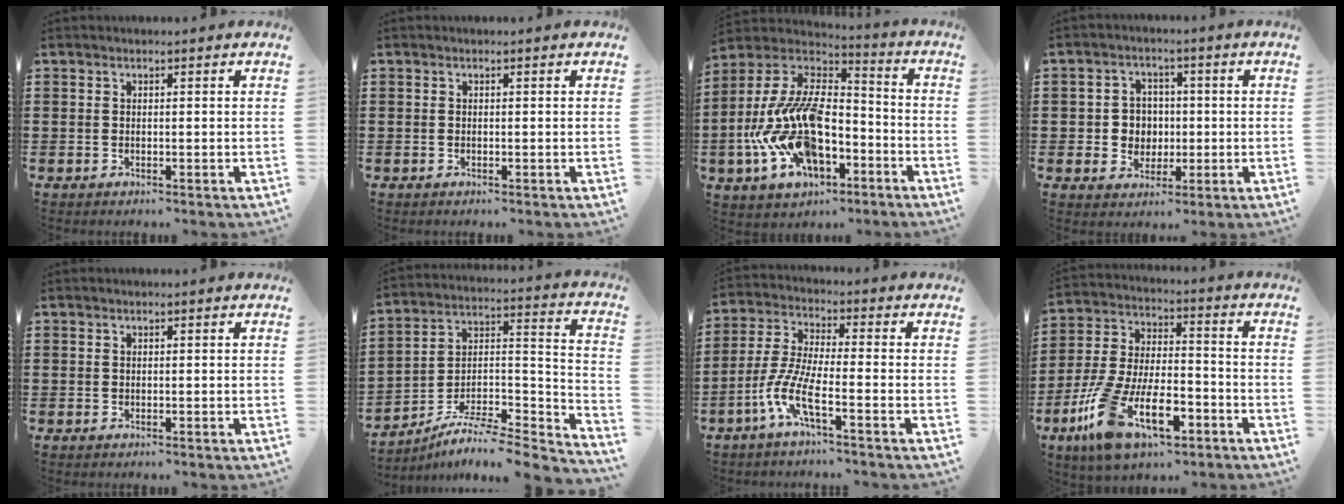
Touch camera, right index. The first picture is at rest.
{"total": 0.0}
{"total": 15.6, "force": [-5.7, 8.2, 11.9], "torque": [-0.287, -0.008, -0.115]}
{"total": 4.7, "force": [-0.3, 4.5, 1.3], "torque": [-0.035, 0.012, -0.010]}
{"total": 0.0}
{"total": 6.9, "force": [-5.9, 1.6, 3.3], "torque": [-0.051, 0.002, -0.115]}
{"total": 7.7, "force": [-4.2, 1.3, 6.2], "torque": [-0.161, -0.016, -0.090]}
{"total": 15.0, "force": [-7.3, 6.8, 11.2], "torque": [-0.243, 0.013, -0.130]}